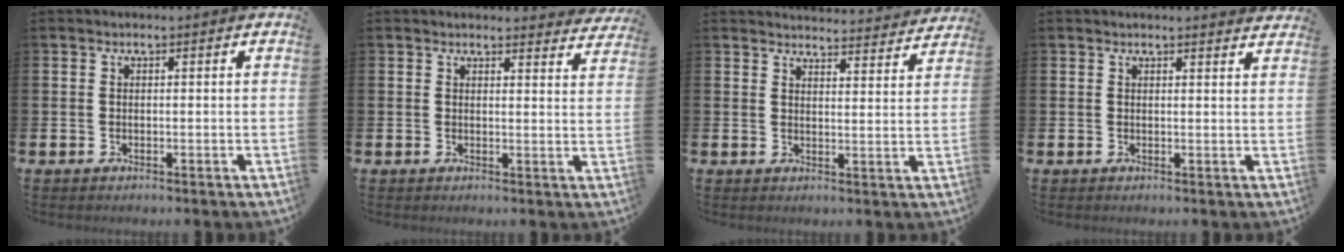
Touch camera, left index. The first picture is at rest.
{"total": 2.5, "force": [2.5, 0.3, 0.0], "torque": [0.003, -0.017, 0.043]}
{"total": 4.0, "force": [4.0, 0.2, 0.1], "torque": [-0.002, -0.035, 0.069]}
{"total": 1.4, "force": [1.4, -0.1, 0.0], "torque": [0.006, -0.011, 0.023]}